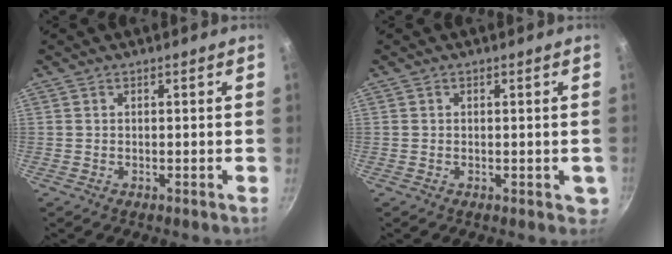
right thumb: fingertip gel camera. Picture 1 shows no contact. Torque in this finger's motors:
{"motor_torque": [0.12, -0.14, 0.14, -0.14, 0.07]}